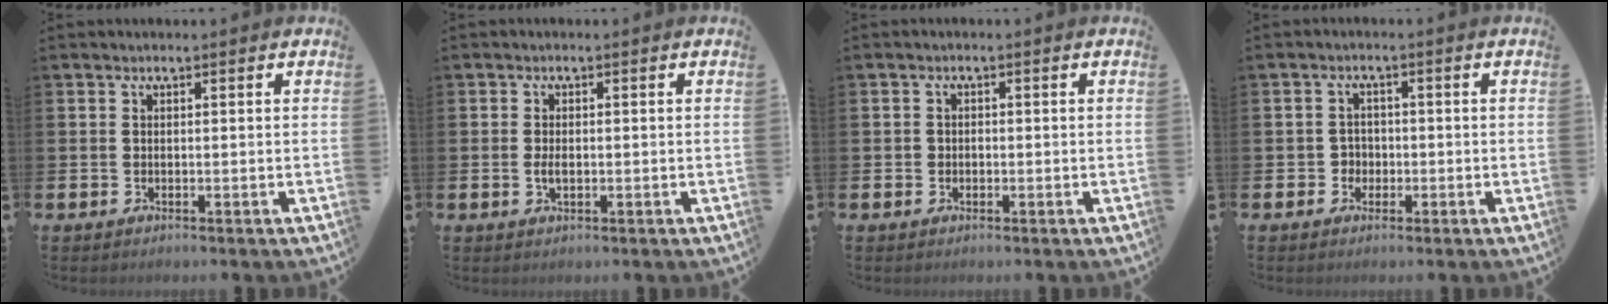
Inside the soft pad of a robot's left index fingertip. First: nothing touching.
{"total": 1.7, "force": [-0.1, 0.9, 1.4], "torque": [-0.022, 0.000, -0.005]}
{"total": 1.0, "force": [-0.2, 1.0, 0.3], "torque": [0.006, 0.001, -0.009]}
{"total": 2.1, "force": [-0.6, 2.0, 0.3], "torque": [-0.007, 0.005, -0.019]}